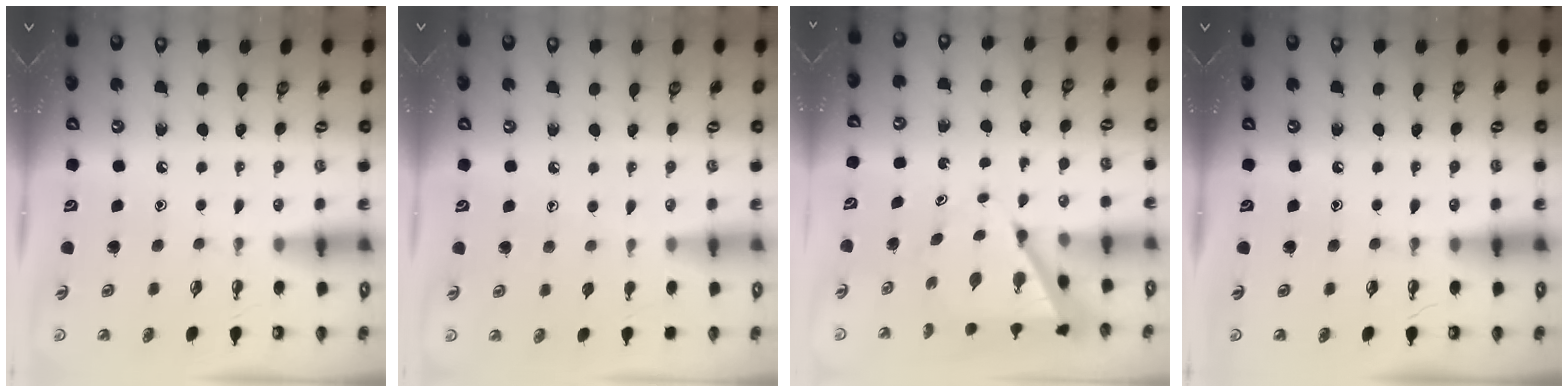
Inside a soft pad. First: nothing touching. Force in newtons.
{"total": 4.6, "press": 4.6, "slide": 0.5}
{"total": 6.6, "press": 6.6, "slide": 0.4}
{"total": 0.0}